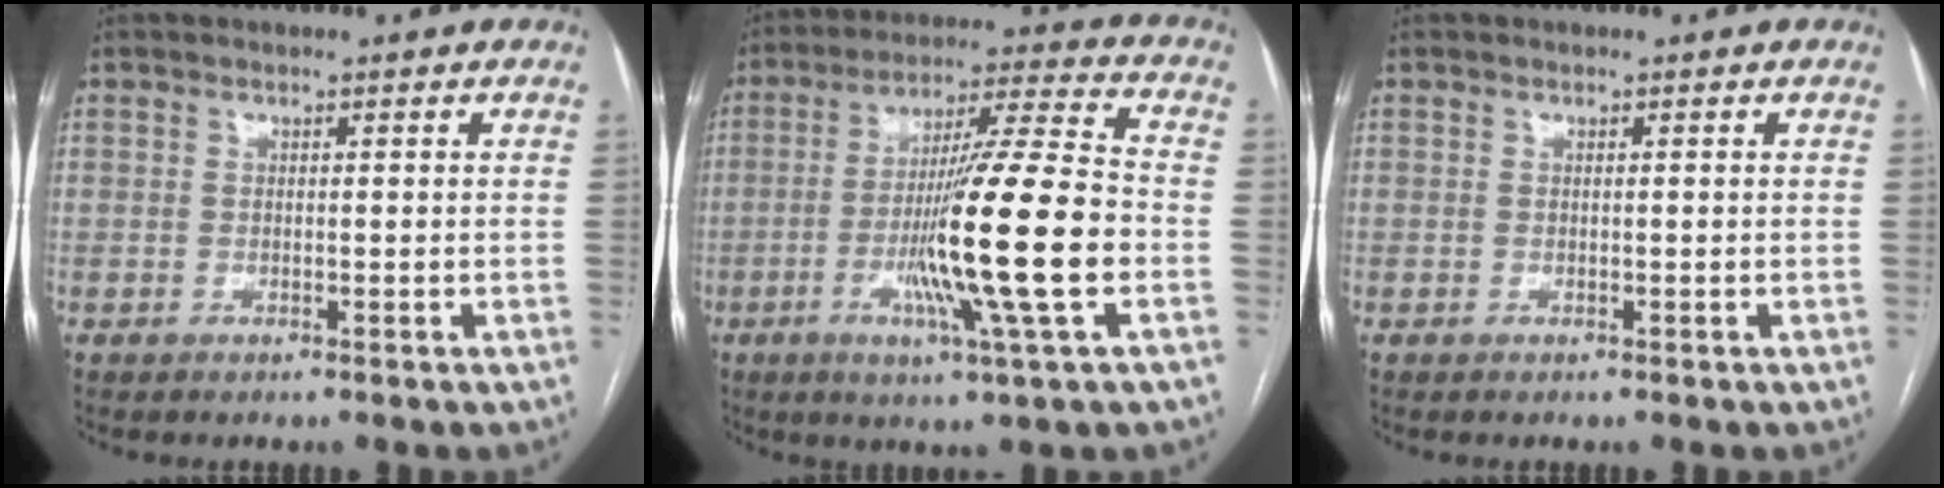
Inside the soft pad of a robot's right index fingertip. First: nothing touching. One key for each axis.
{"total": 17.9, "fx": -4.1, "fy": -0.7, "fz": 17.4, "tx": -0.306, "ty": -0.012, "tz": -0.079}
{"total": 0.0}